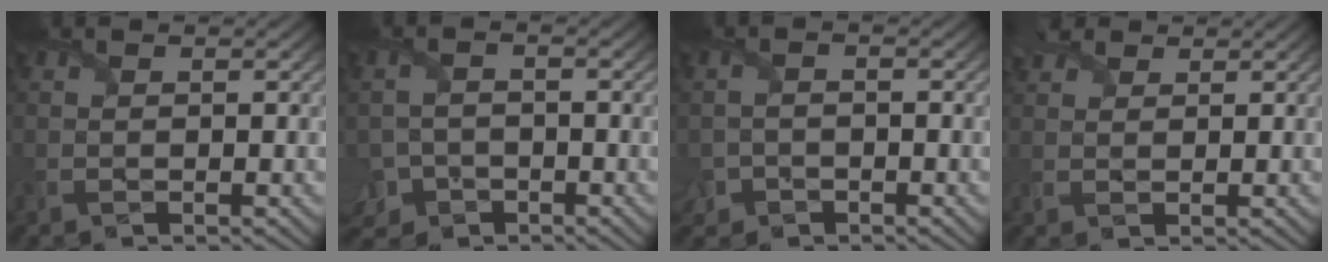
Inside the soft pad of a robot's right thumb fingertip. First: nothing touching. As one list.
[{"total": 4.5, "force": [-2.9, 2.9, 1.7], "torque": [-0.040, -0.007, -0.057]}, {"total": 2.8, "force": [-1.9, 1.7, 1.1], "torque": [-0.031, -0.007, -0.040]}, {"total": 2.6, "force": [2.0, 1.4, 0.9], "torque": [-0.024, 0.010, 0.041]}]